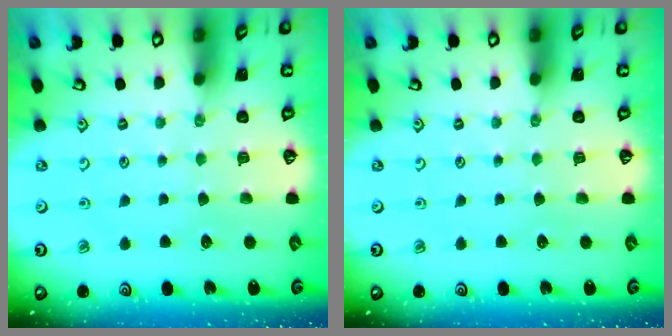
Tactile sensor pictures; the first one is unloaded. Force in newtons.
{"total": 0.0}